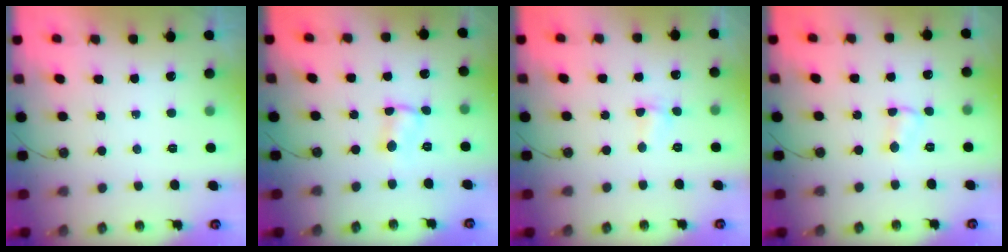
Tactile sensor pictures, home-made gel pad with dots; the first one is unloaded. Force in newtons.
{"total": 1.4, "press": 1.4, "slide": 0.1}
{"total": 1.0, "press": 1.0, "slide": 0.4}
{"total": 2.9, "press": 2.9, "slide": 0.5}